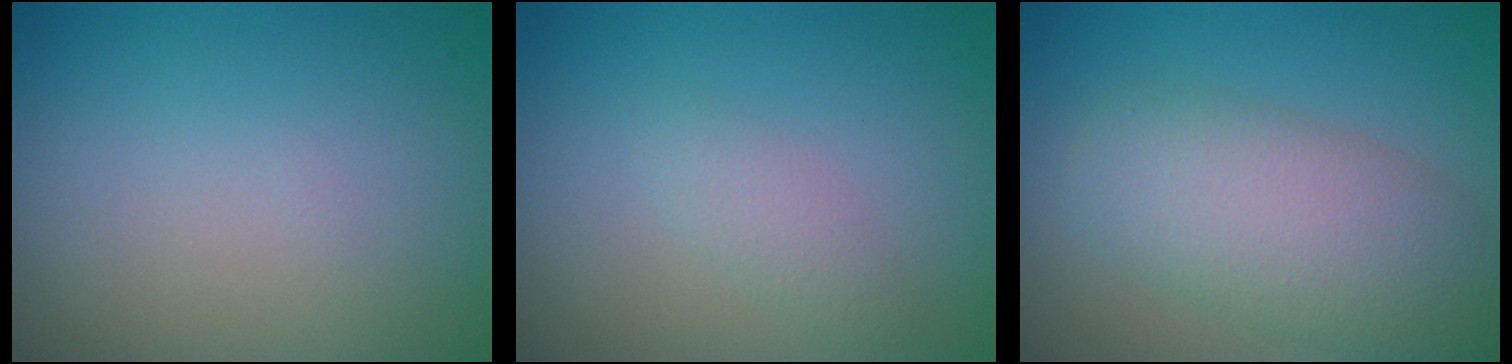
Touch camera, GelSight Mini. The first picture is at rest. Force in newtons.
{"total": 1.5, "press": 1.5, "slide": 0.1}
{"total": 6.5, "press": 6.5, "slide": 0.4}